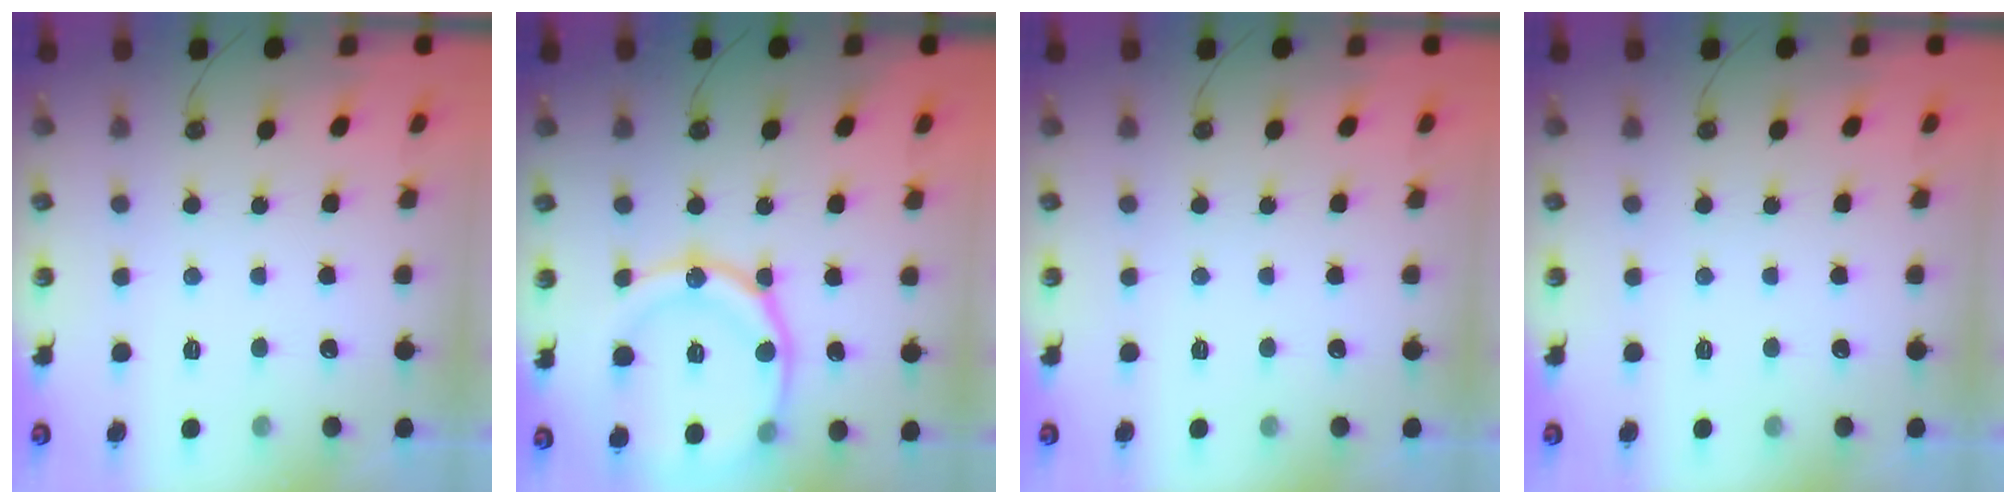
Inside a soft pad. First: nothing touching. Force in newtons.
{"total": 19.4, "press": 19.3, "slide": 2.2}
{"total": 0.0}
{"total": 0.0}